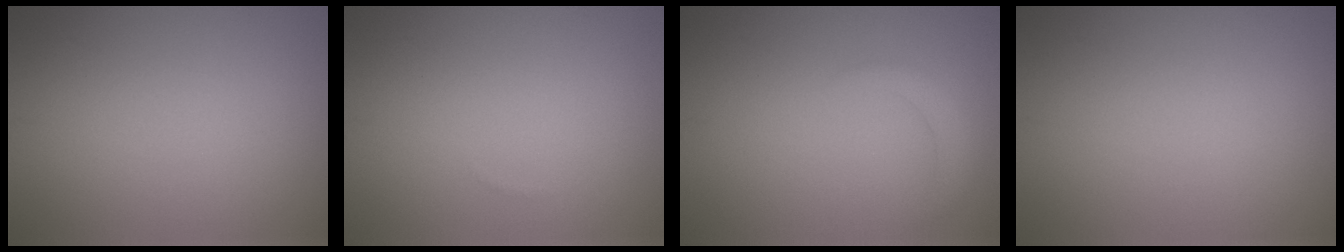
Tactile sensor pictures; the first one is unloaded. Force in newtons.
{"total": 0.0}
{"total": 1.6, "press": 1.6, "slide": 0.2}
{"total": 0.0}